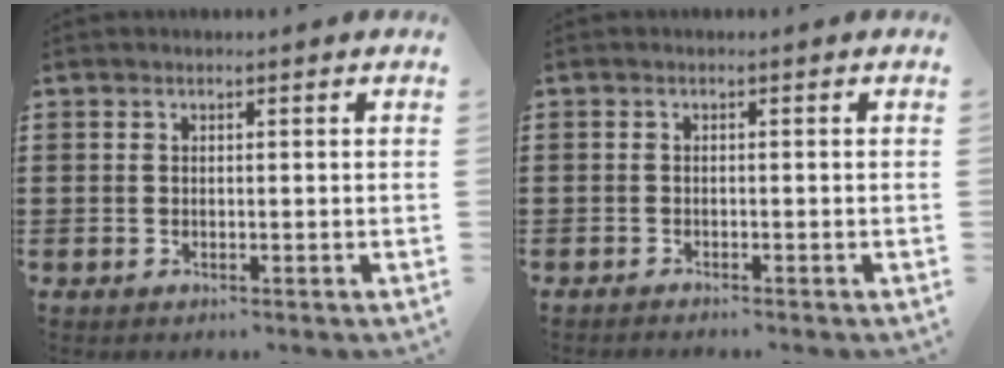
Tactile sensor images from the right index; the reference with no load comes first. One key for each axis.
{"total": 0.9, "fx": -0.9, "fy": -0.1, "fz": 0.0, "tx": -0.001, "ty": 0.000, "tz": -0.018}